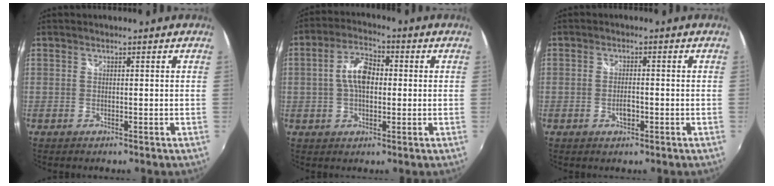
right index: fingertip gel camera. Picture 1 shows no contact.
{"total": 7.6, "force": [0.2, 4.2, 6.3], "torque": [-0.119, 0.018, 0.004]}
{"total": 2.7, "force": [-1.0, 1.2, 2.1], "torque": [-0.039, -0.001, -0.017]}